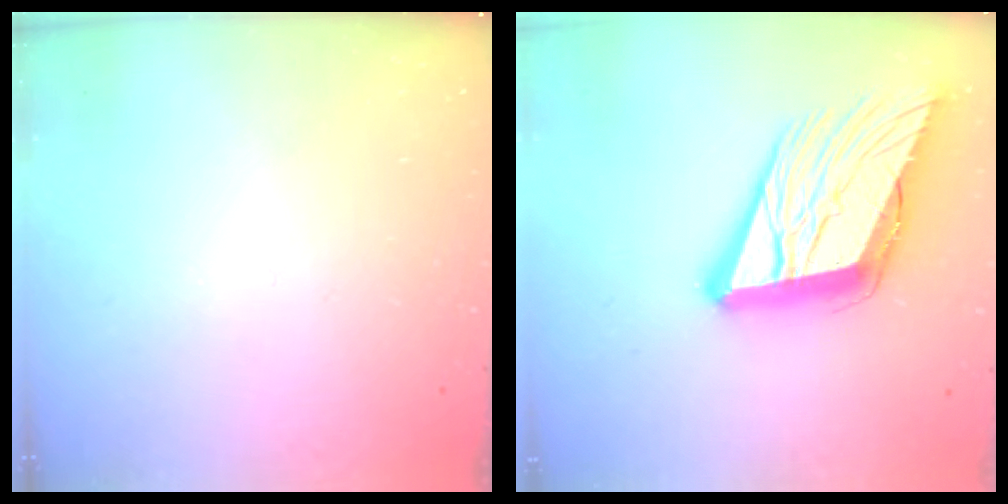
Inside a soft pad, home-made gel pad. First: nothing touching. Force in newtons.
{"total": 23.3, "press": 22.8, "slide": 5.1}